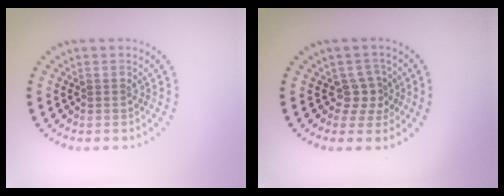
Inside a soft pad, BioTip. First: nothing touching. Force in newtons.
{"total": 2.2, "press": 1.5, "slide": 1.5}